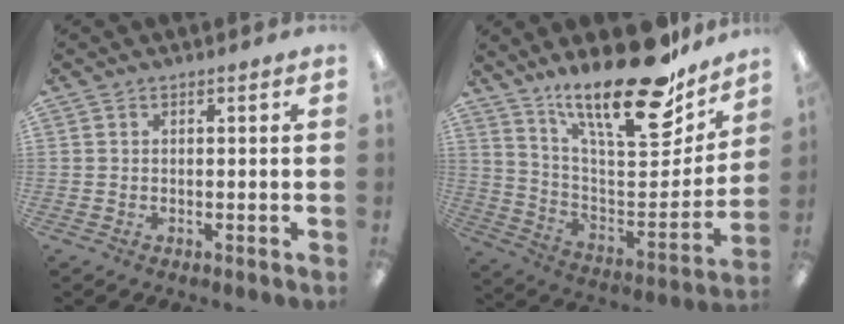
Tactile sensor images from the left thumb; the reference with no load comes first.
{"total": 24.4, "force": [18.6, 6.9, 14.2], "torque": [-0.214, -0.130, 0.309]}